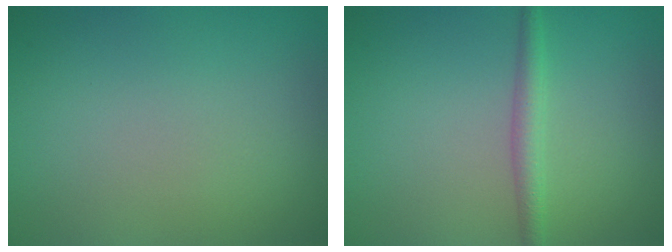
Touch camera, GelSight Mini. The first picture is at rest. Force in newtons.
{"total": 1.9, "press": 1.9, "slide": 0.1}